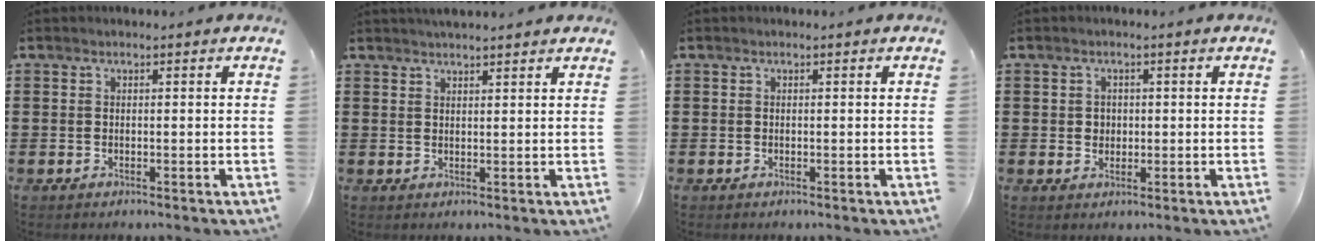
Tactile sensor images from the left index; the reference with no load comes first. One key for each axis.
{"total": 2.0, "fx": 2.0, "fy": 0.1, "fz": 0.4, "tx": -0.012, "ty": 0.000, "tz": 0.038}
{"total": 0.0}
{"total": 1.7, "fx": 0.2, "fy": 1.6, "fz": 0.4, "tx": -0.015, "ty": 0.009, "tz": 0.002}